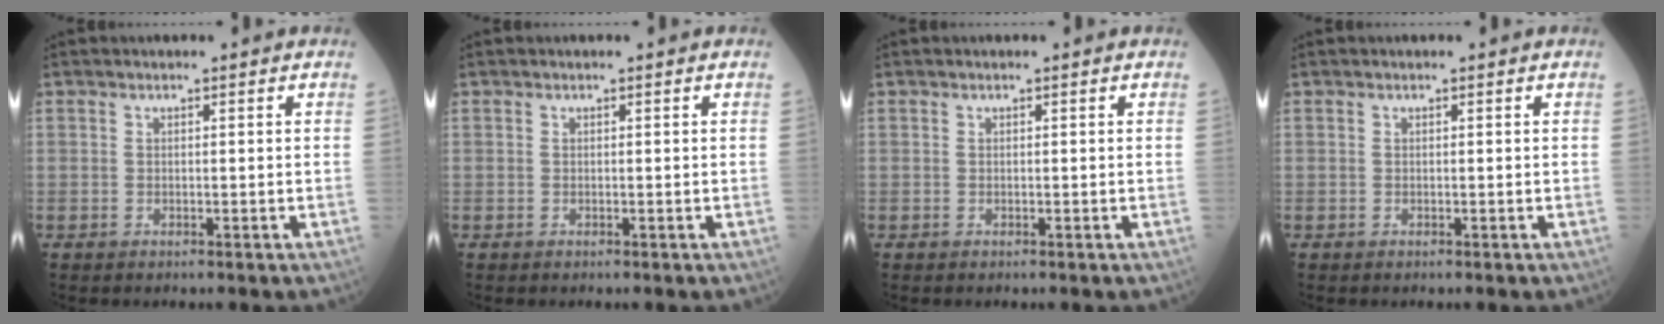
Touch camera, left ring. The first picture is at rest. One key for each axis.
{"total": 0.0}
{"total": 0.0}
{"total": 0.0}